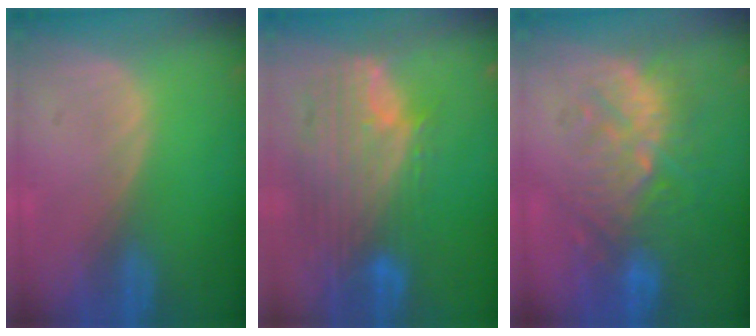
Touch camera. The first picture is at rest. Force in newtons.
{"total": 11.9, "press": 10.2, "slide": 6.2}
{"total": 9.8, "press": 9.5, "slide": 2.3}